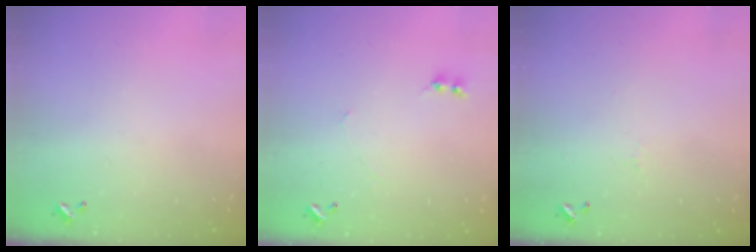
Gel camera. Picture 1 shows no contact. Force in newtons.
{"total": 1.6, "press": 1.5, "slide": 0.5}
{"total": 0.0}